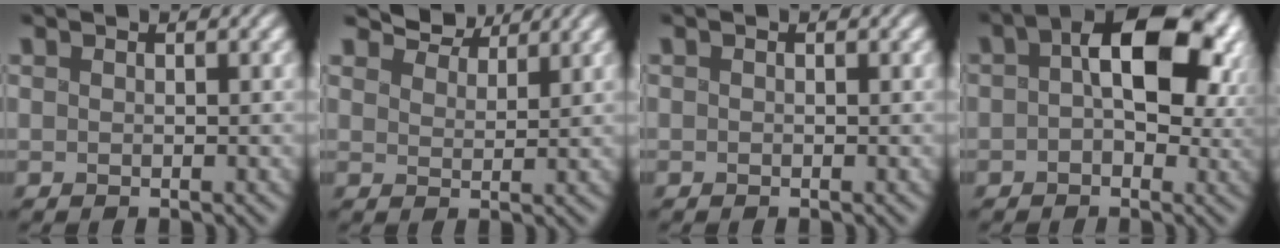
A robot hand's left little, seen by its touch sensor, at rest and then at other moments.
{"total": 4.2, "force": [3.8, 1.2, 1.2], "torque": [-0.035, 0.006, 0.067]}
{"total": 0.0}
{"total": 11.3, "force": [1.9, 6.5, 9.1], "torque": [-0.137, 0.006, 0.024]}